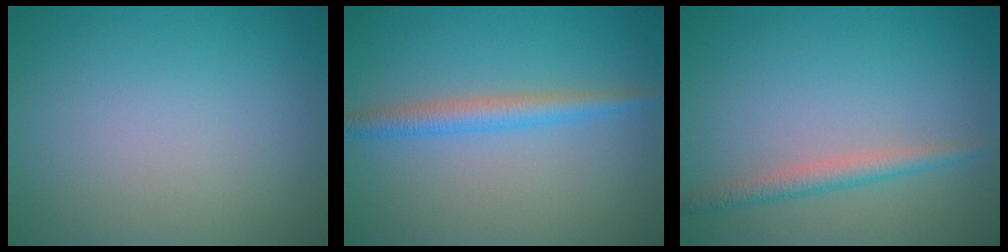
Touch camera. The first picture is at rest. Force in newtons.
{"total": 2.5, "press": 2.5, "slide": 0.1}
{"total": 2.0, "press": 2.0, "slide": 0.0}